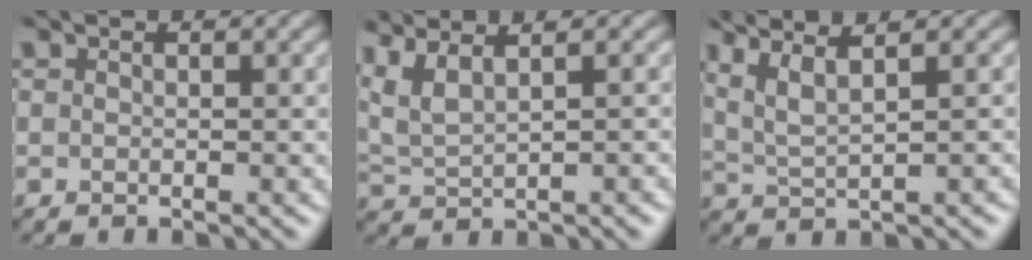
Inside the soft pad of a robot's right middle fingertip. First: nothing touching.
{"total": 5.1, "force": [2.7, 2.0, 3.8], "torque": [-0.073, 0.020, 0.050]}
{"total": 4.6, "force": [2.9, 1.2, 3.4], "torque": [-0.059, 0.015, 0.043]}